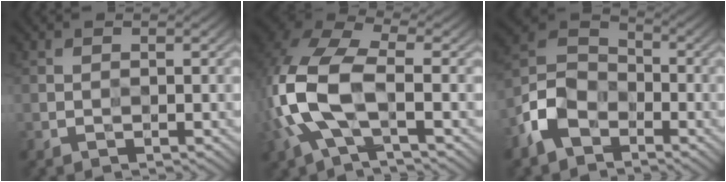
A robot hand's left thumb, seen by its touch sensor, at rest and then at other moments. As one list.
[{"total": 11.9, "force": [-2.1, 6.7, 9.6], "torque": [-0.249, 0.004, -0.048]}, {"total": 7.8, "force": [-4.7, 5.2, 3.5], "torque": [-0.073, 0.004, -0.112]}]